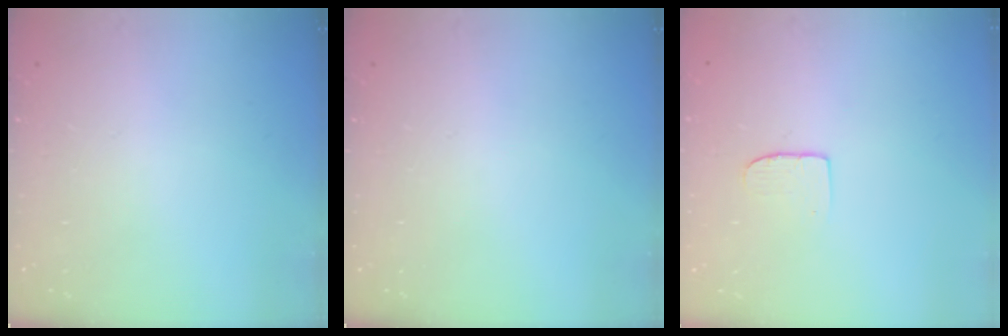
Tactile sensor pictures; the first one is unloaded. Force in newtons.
{"total": 0.0}
{"total": 5.1, "press": 5.1, "slide": 0.4}